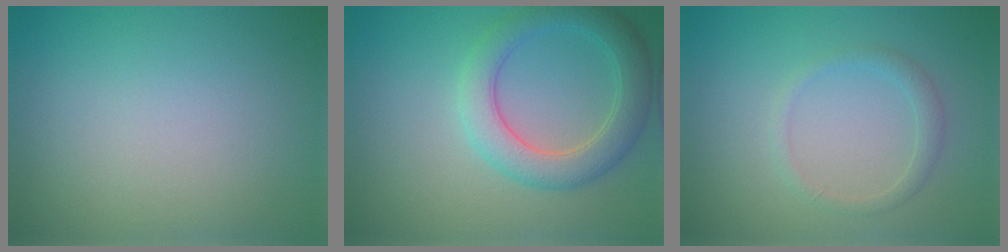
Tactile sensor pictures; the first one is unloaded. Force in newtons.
{"total": 4.7, "press": 4.7, "slide": 0.2}
{"total": 1.5, "press": 1.5, "slide": 0.1}